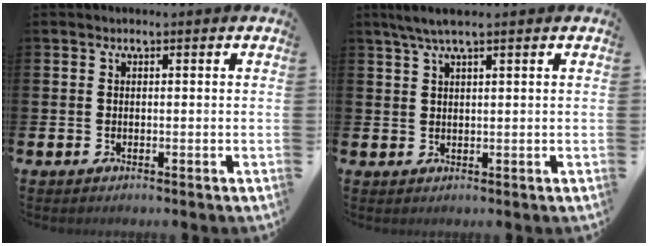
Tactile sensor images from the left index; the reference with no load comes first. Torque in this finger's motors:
{"motor_torque": [0.05, -0.12, 0.43, 0.05]}